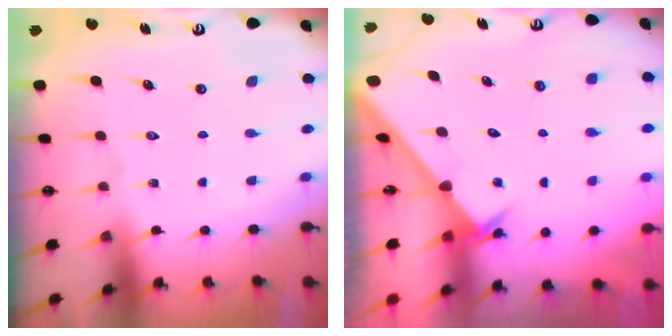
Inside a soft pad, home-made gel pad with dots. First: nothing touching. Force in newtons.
{"total": 2.6, "press": 2.6, "slide": 0.2}